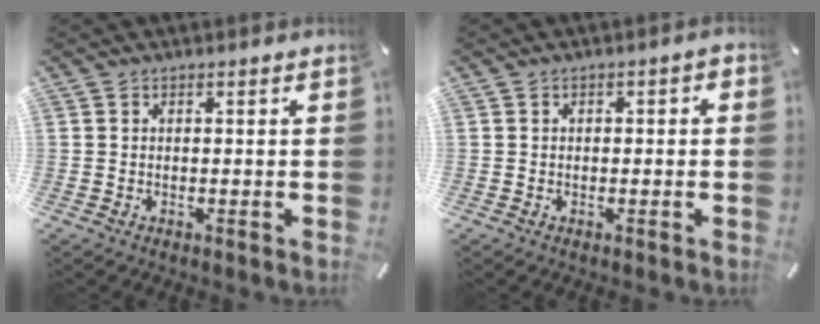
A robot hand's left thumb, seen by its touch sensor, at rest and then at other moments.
{"total": 1.1, "force": [-0.3, 0.8, 0.8], "torque": [-0.013, 0.006, -0.007]}